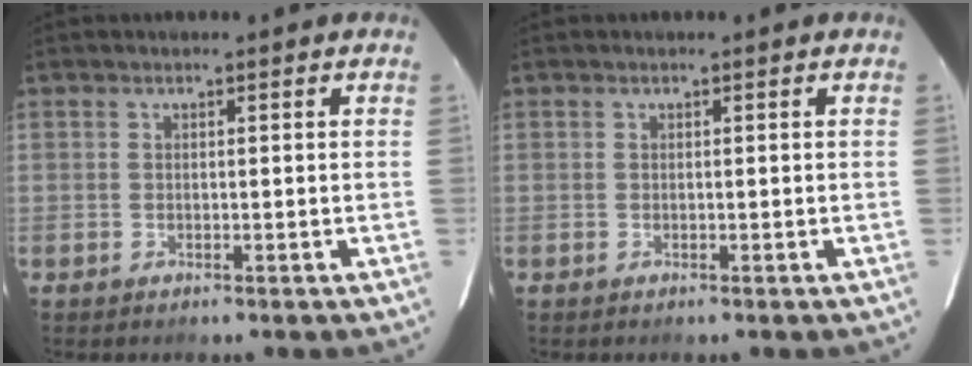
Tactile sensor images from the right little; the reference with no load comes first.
{"total": 0.0}